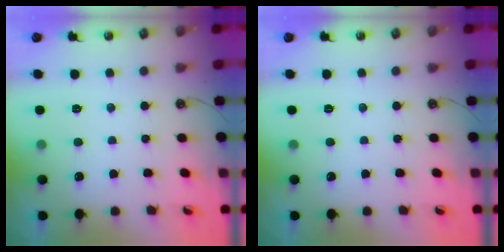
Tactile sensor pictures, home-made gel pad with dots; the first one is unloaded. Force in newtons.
{"total": 0.0}